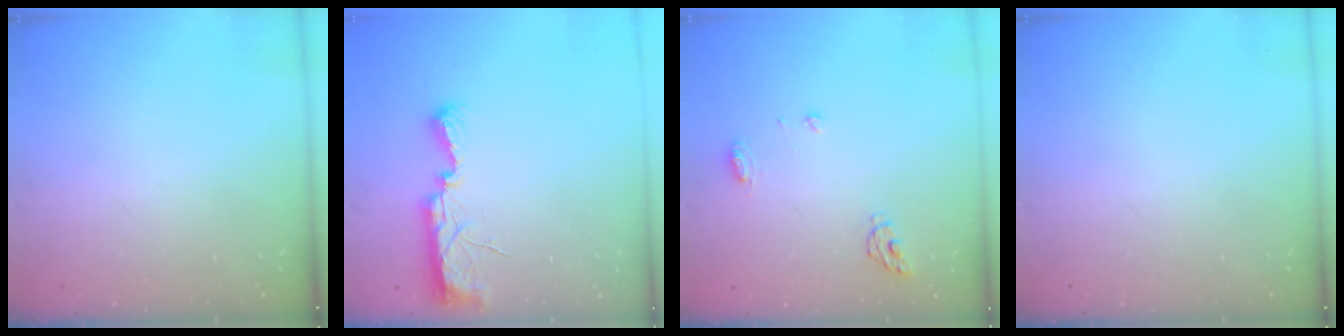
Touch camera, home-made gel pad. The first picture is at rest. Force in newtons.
{"total": 10.0, "press": 8.9, "slide": 4.5}
{"total": 6.0, "press": 6.0, "slide": 0.7}
{"total": 0.0}